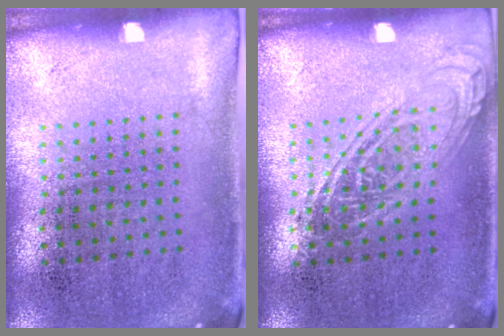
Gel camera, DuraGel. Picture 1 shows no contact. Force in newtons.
{"total": 1.2, "press": 1.2, "slide": 0.1}